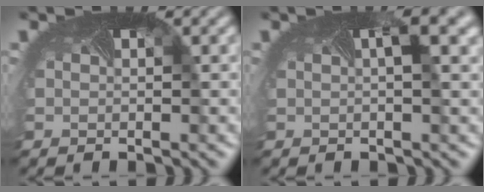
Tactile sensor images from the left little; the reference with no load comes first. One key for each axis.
{"total": 2.8, "fx": 1.0, "fy": 0.6, "fz": 2.6, "tx": -0.026, "ty": 0.001, "tz": 0.008}